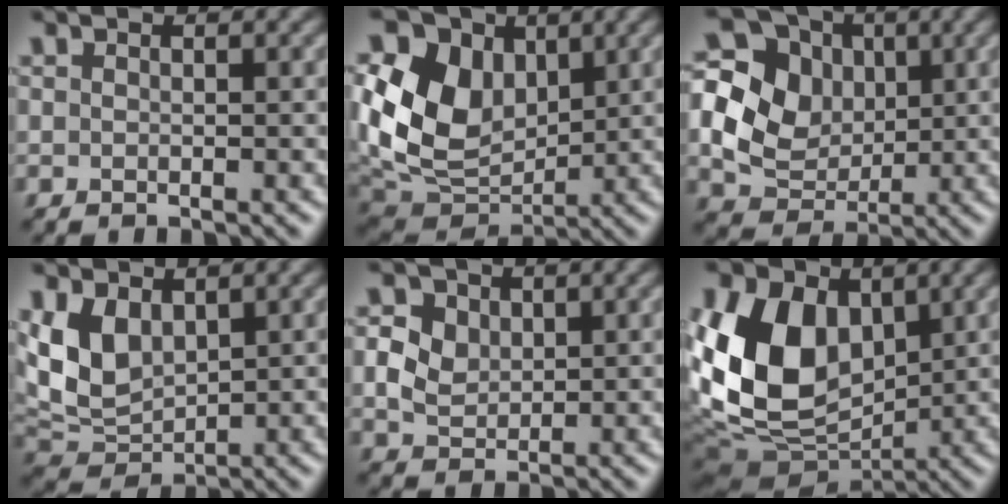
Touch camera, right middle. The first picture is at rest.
{"total": 11.3, "force": [2.5, 8.2, 7.3], "torque": [-0.168, 0.000, 0.042]}
{"total": 9.8, "force": [1.1, 8.3, 5.0], "torque": [-0.128, 0.024, 0.002]}
{"total": 5.4, "force": [1.5, 3.6, 3.7], "torque": [-0.080, -0.007, 0.034]}
{"total": 5.3, "force": [1.9, 4.1, 2.8], "torque": [-0.060, 0.024, 0.023]}
{"total": 11.8, "force": [1.8, 8.5, 8.0], "torque": [-0.175, -0.003, 0.022]}